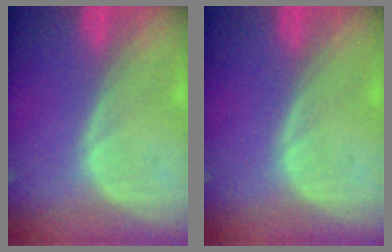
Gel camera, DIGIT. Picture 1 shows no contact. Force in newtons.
{"total": 0.0}